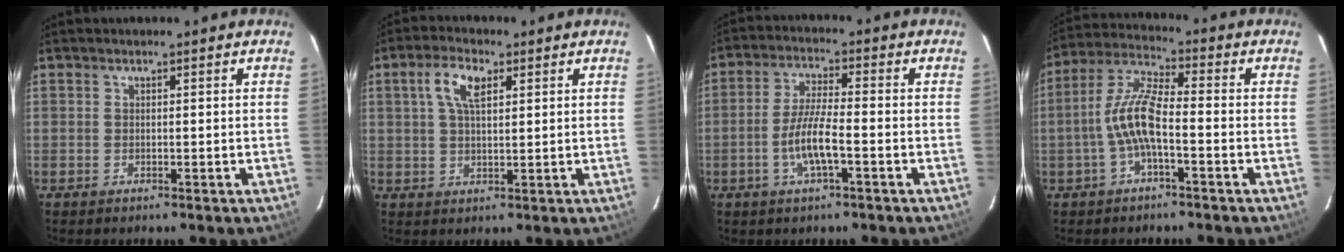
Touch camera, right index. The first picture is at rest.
{"total": 5.8, "force": [2.3, 2.5, 4.7], "torque": [-0.091, 0.013, 0.042]}
{"total": 6.9, "force": [-2.6, 1.0, 6.4], "torque": [-0.128, 0.002, -0.050]}
{"total": 8.1, "force": [-2.4, 1.9, 7.5], "torque": [-0.167, 0.016, -0.045]}